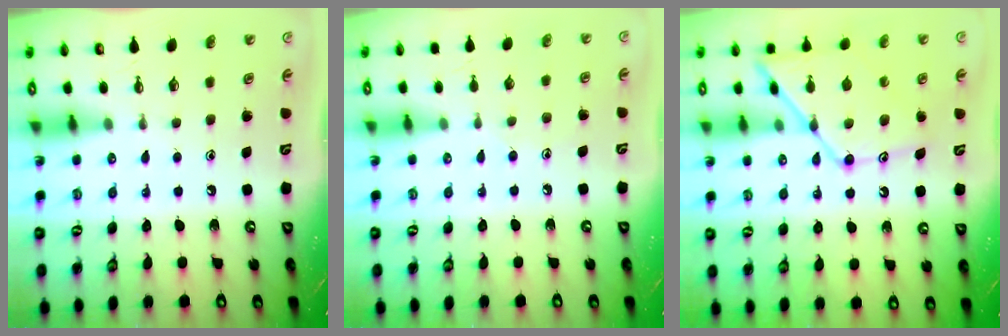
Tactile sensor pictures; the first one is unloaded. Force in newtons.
{"total": 4.9, "press": 4.9, "slide": 0.6}
{"total": 15.2, "press": 15.1, "slide": 1.3}